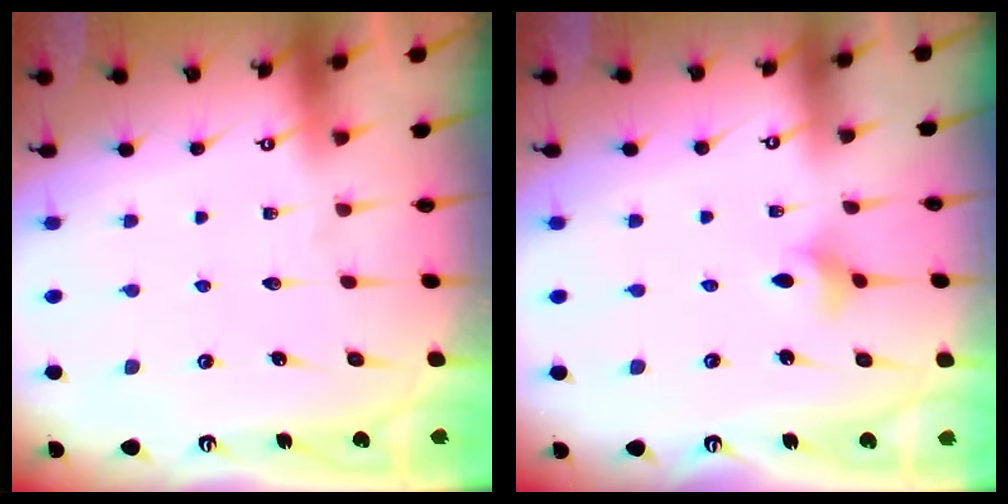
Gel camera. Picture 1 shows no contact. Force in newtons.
{"total": 3.0, "press": 2.9, "slide": 0.6}